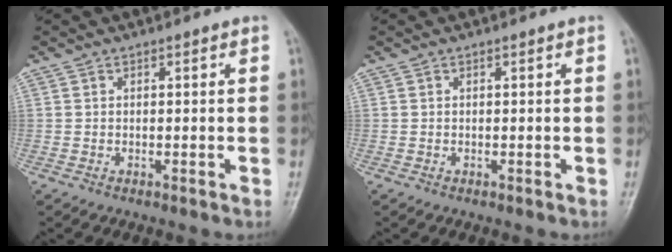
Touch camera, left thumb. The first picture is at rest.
{"total": 0.0}